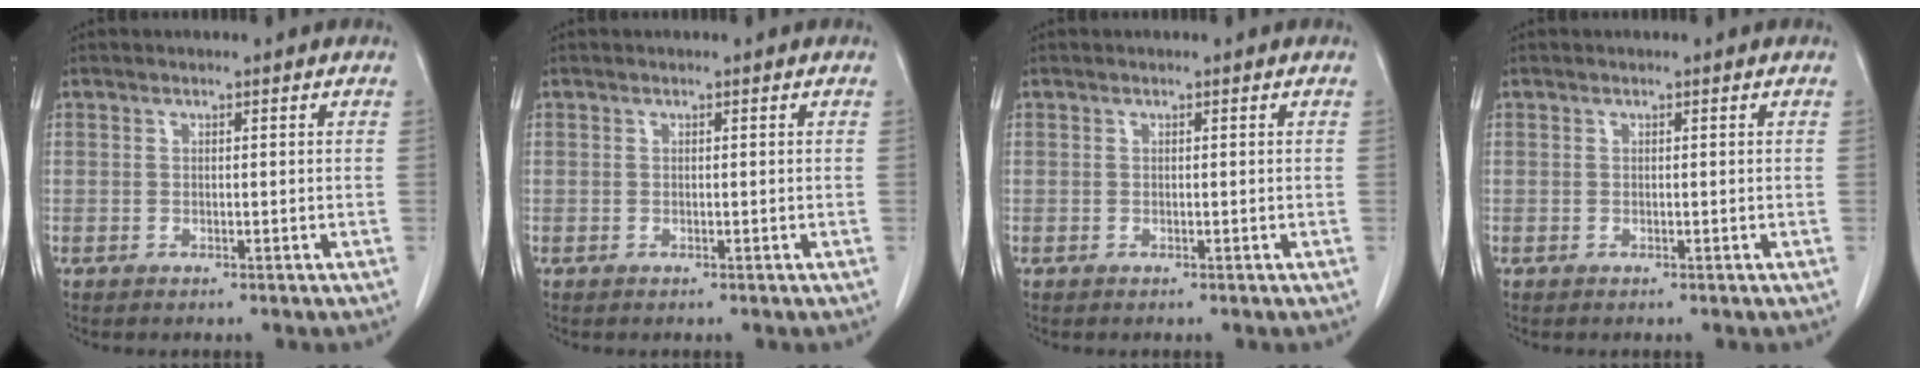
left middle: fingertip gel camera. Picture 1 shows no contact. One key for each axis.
{"total": 0.0}
{"total": 0.0}
{"total": 0.0}